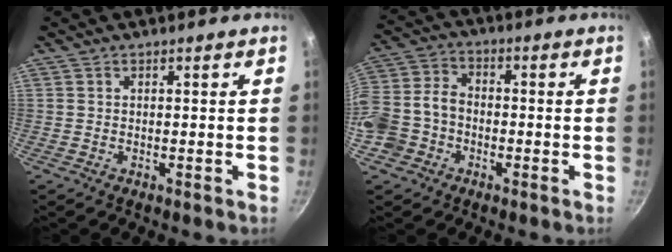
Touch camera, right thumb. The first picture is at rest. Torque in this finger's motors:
{"motor_torque": [0.44, 0.05, 0.65, 0.25, 0.16]}